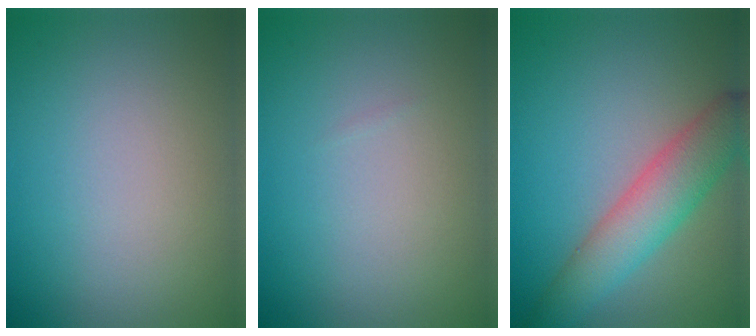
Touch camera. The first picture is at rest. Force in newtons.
{"total": 0.0}
{"total": 5.4, "press": 5.4, "slide": 0.1}